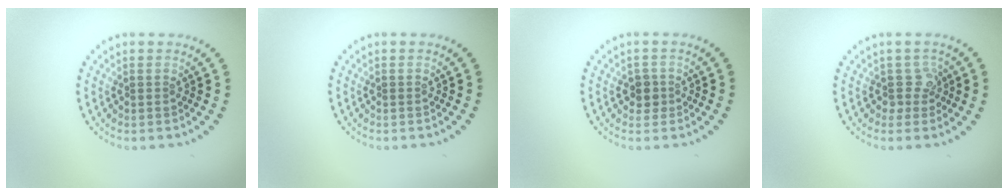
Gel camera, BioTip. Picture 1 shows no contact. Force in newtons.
{"total": 0.0}
{"total": 1.4, "press": 1.2, "slide": 0.7}
{"total": 1.8, "press": 1.4, "slide": 1.1}